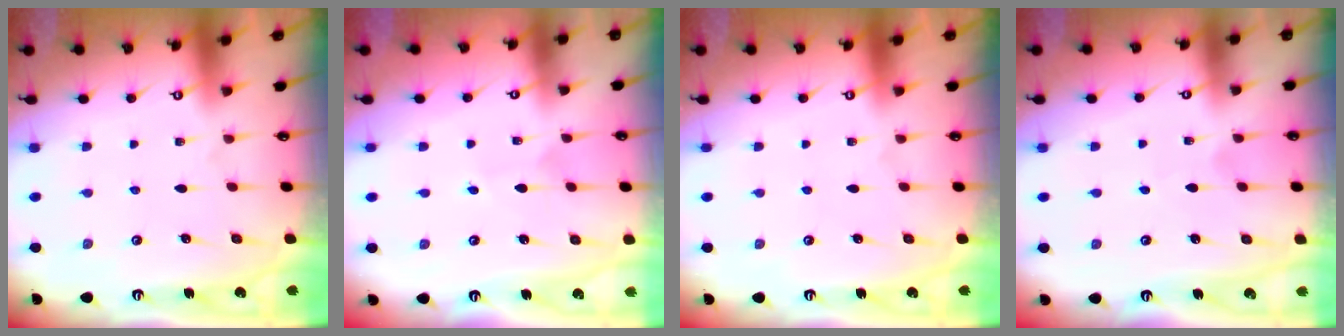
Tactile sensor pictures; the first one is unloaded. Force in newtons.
{"total": 2.9, "press": 2.9, "slide": 0.4}
{"total": 0.0}
{"total": 2.8, "press": 2.8, "slide": 0.1}